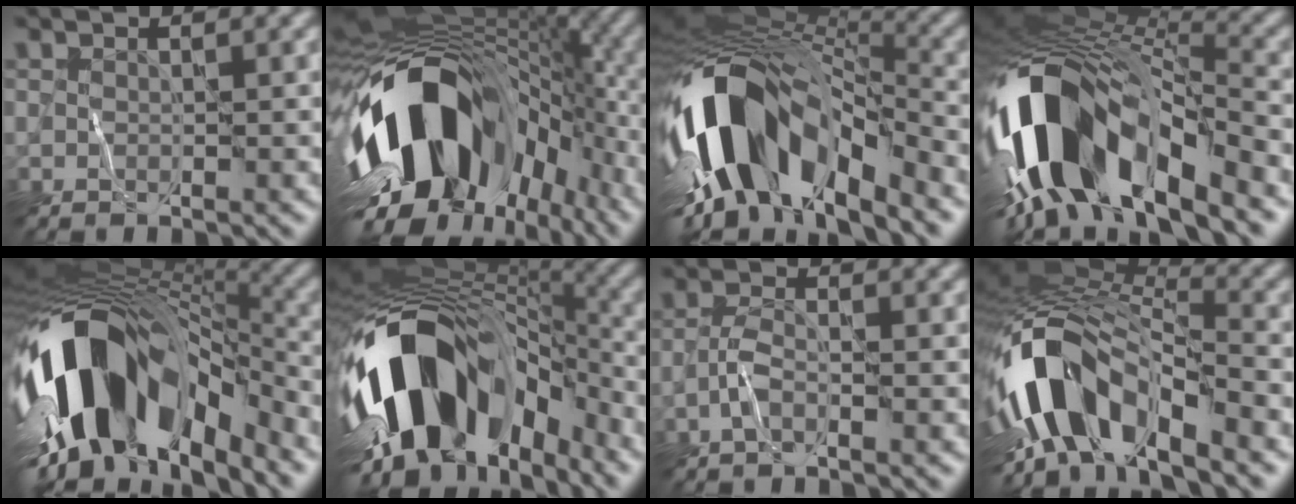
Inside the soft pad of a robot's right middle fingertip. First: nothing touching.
{"total": 16.4, "force": [-3.5, 10.6, 12.0], "torque": [-0.195, -0.004, -0.066]}
{"total": 14.4, "force": [-5.6, 7.2, 11.1], "torque": [-0.207, 0.013, -0.100]}
{"total": 14.9, "force": [-5.9, 6.5, 12.0], "torque": [-0.230, 0.024, -0.107]}
{"total": 15.4, "force": [-6.3, 7.8, 11.8], "torque": [-0.201, -0.014, -0.098]}
{"total": 15.5, "force": [-5.0, 9.4, 11.3], "torque": [-0.198, -0.003, -0.077]}
{"total": 1.7, "force": [-1.0, 0.4, 1.3], "torque": [-0.028, 0.005, -0.028]}
{"total": 11.7, "force": [-4.7, 5.7, 9.0], "torque": [-0.159, 0.006, -0.093]}